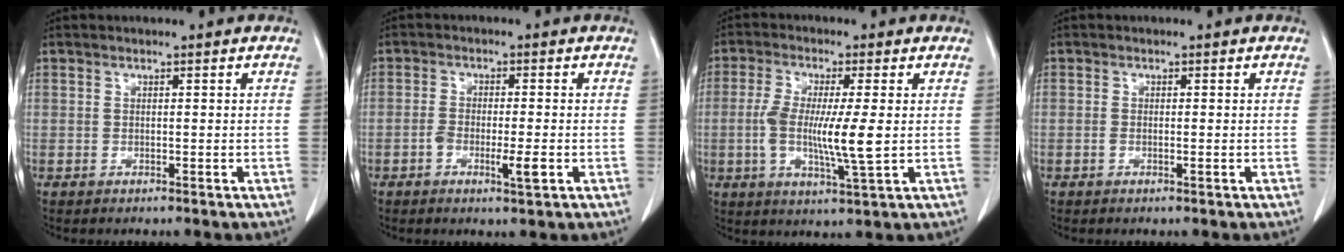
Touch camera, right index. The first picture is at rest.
{"total": 4.3, "force": [-1.5, 0.8, 3.9], "torque": [-0.068, -0.002, -0.023]}
{"total": 9.6, "force": [-0.5, 0.9, 9.6], "torque": [-0.186, -0.012, -0.014]}
{"total": 1.1, "force": [-0.2, 0.4, 1.0], "torque": [-0.021, -0.001, -0.002]}